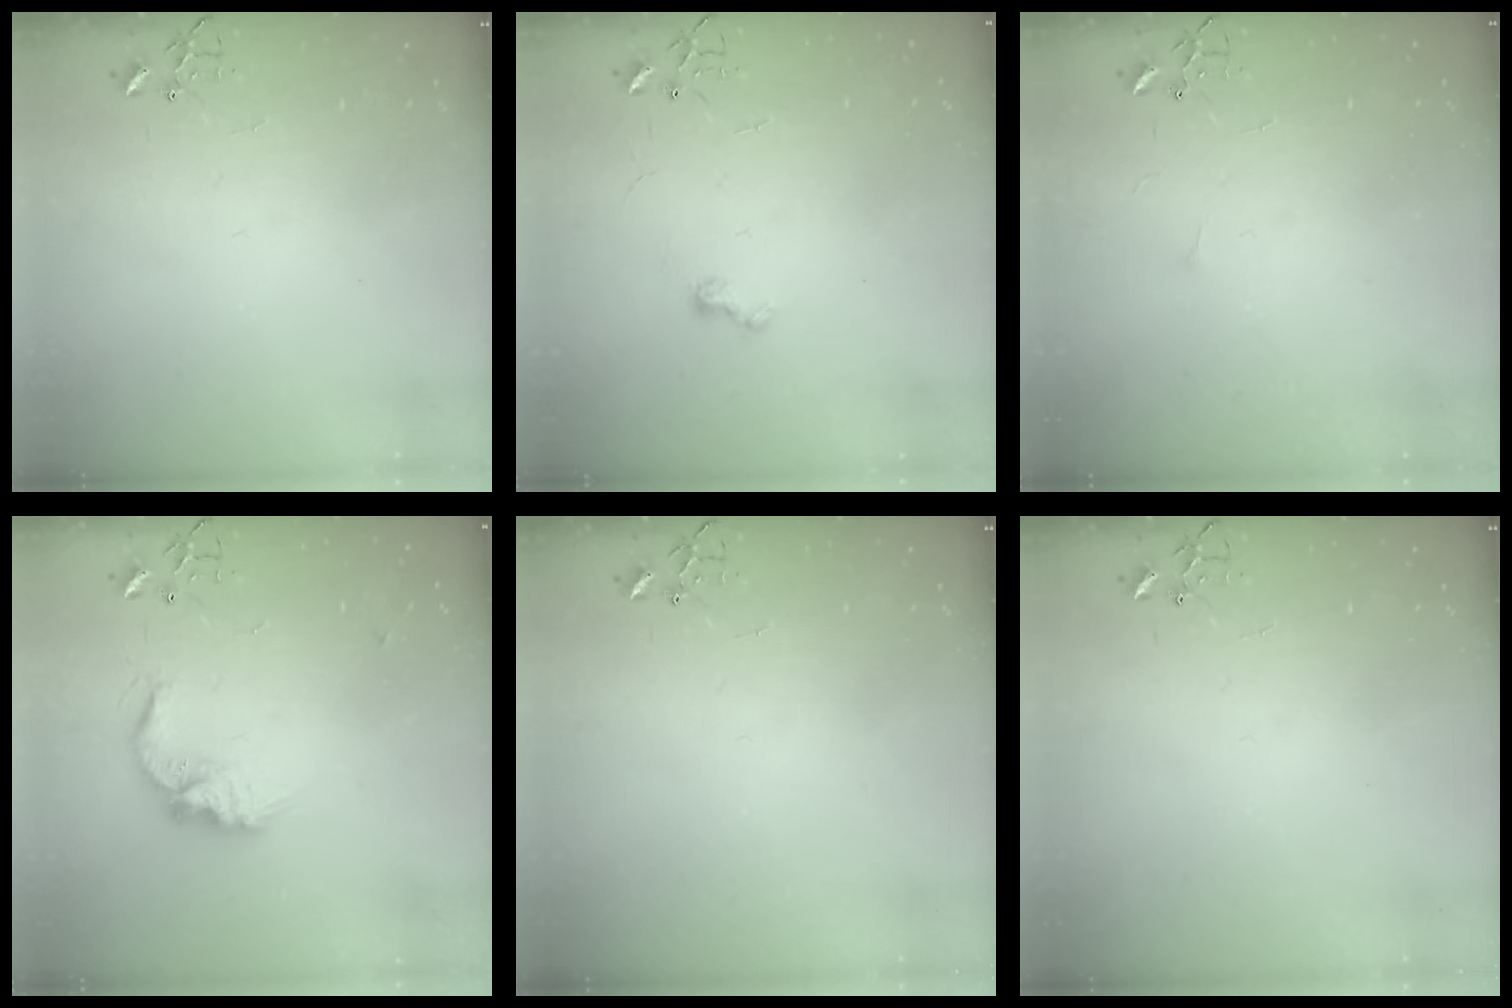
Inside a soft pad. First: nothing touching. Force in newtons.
{"total": 5.6, "press": 5.5, "slide": 0.7}
{"total": 2.7, "press": 2.6, "slide": 0.4}
{"total": 12.0, "press": 12.0, "slide": 0.1}
{"total": 0.0}
{"total": 0.0}